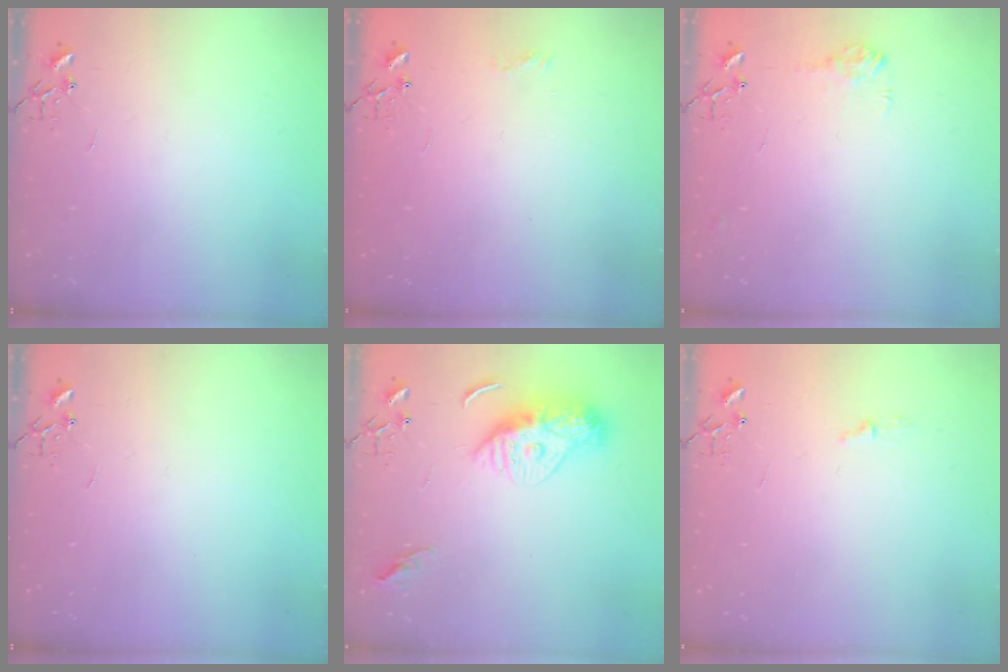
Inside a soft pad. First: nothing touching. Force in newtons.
{"total": 5.9, "press": 5.9, "slide": 0.8}
{"total": 8.1, "press": 8.1, "slide": 0.3}
{"total": 0.0}
{"total": 11.6, "press": 11.6, "slide": 0.9}
{"total": 3.8, "press": 3.7, "slide": 0.5}